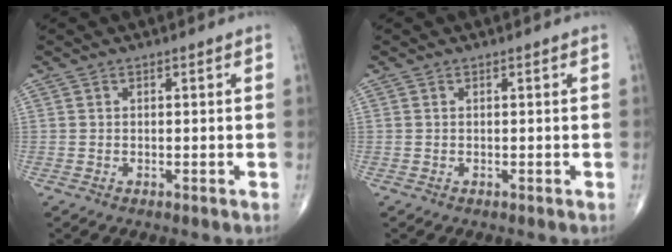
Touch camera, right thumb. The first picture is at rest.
{"total": 0.0}